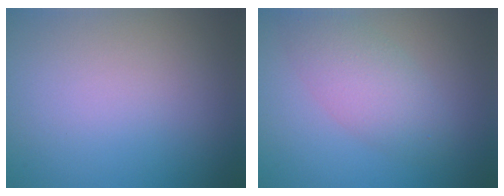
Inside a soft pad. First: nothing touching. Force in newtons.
{"total": 3.9, "press": 3.9, "slide": 0.3}